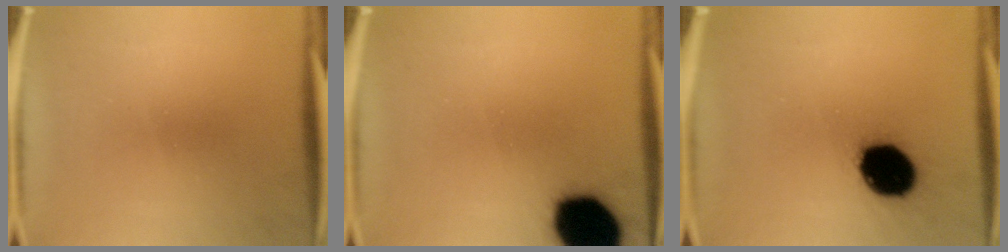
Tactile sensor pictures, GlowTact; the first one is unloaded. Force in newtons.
{"total": 18.7}
{"total": 16.1}